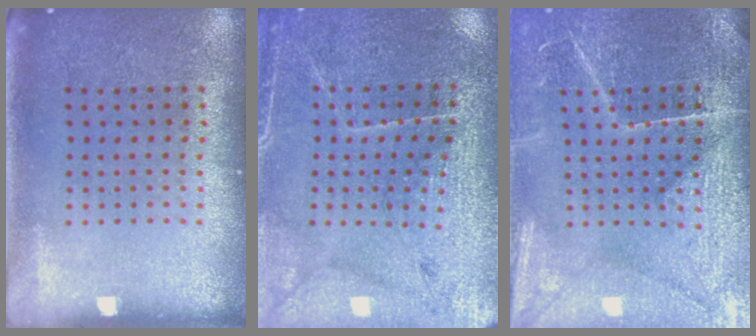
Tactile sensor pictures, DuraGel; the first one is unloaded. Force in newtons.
{"total": 3.0, "press": 2.9, "slide": 0.4}
{"total": 3.9, "press": 3.8, "slide": 1.1}